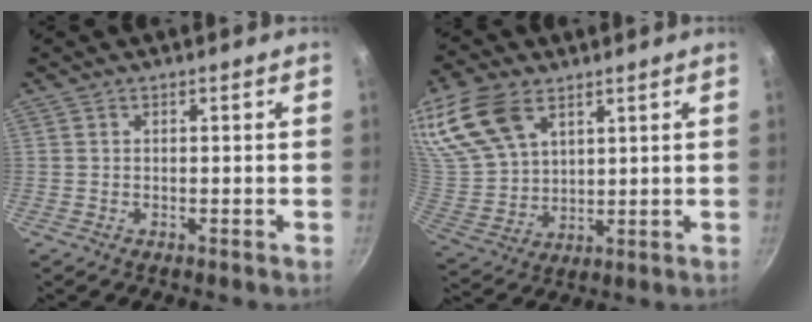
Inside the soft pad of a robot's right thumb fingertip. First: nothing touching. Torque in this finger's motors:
{"motor_torque": [-0.52, 1.05, 0.16, 0.15, 0.34]}